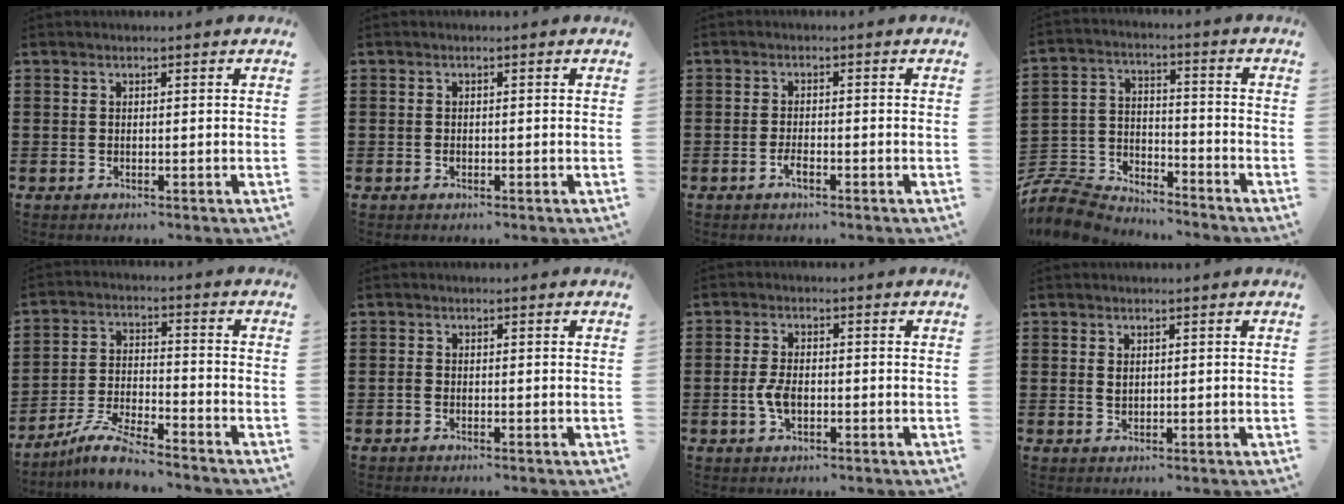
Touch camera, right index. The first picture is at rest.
{"total": 0.0}
{"total": 2.0, "force": [-1.1, 0.5, 1.5], "torque": [-0.028, -0.001, -0.020]}
{"total": 8.1, "force": [-7.8, 1.9, 1.3], "torque": [-0.043, 0.006, -0.159]}
{"total": 6.6, "force": [-6.1, 0.2, 2.7], "torque": [-0.063, -0.004, -0.117]}
{"total": 0.8, "force": [-0.5, 0.5, 0.4], "torque": [-0.008, -0.003, -0.008]}
{"total": 4.0, "force": [-0.7, 2.0, 3.4], "torque": [-0.082, -0.007, -0.017]}
{"total": 1.0, "force": [0.3, 0.7, 0.7], "torque": [-0.015, 0.004, 0.006]}